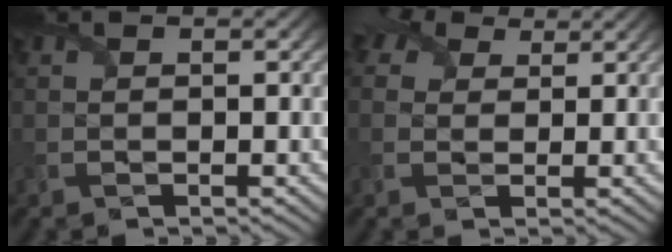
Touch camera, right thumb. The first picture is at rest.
{"total": 4.8, "force": [2.9, 3.1, 2.3], "torque": [-0.059, 0.013, 0.043]}